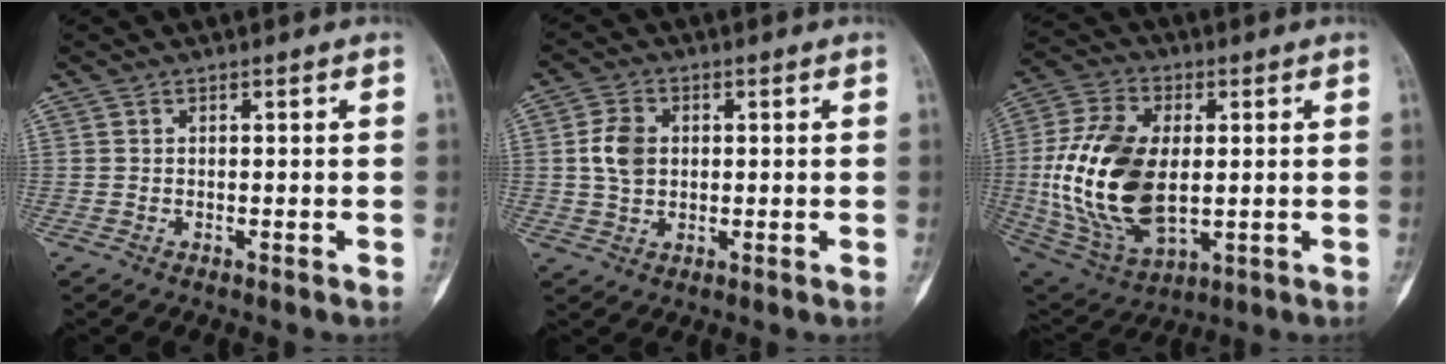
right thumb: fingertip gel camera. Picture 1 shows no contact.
{"total": 5.9, "force": [0.6, 4.4, 3.9], "torque": [-0.068, 0.002, 0.011]}
{"total": 21.1, "force": [0.2, 12.2, 17.2], "torque": [-0.343, -0.008, 0.015]}